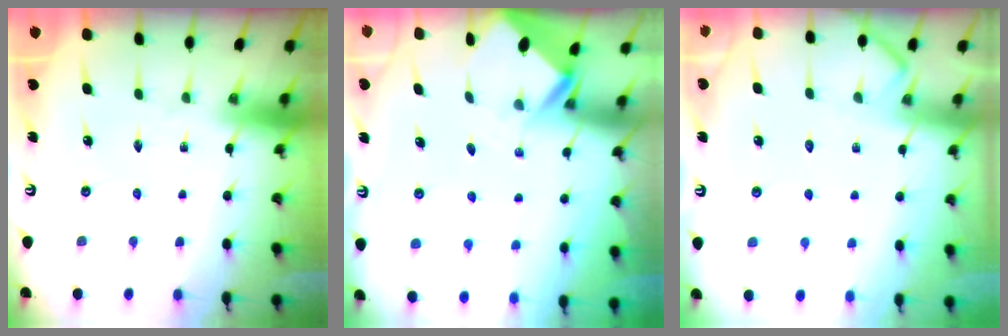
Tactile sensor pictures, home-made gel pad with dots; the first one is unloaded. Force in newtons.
{"total": 2.0, "press": 2.0, "slide": 0.2}
{"total": 3.5, "press": 3.5, "slide": 0.4}